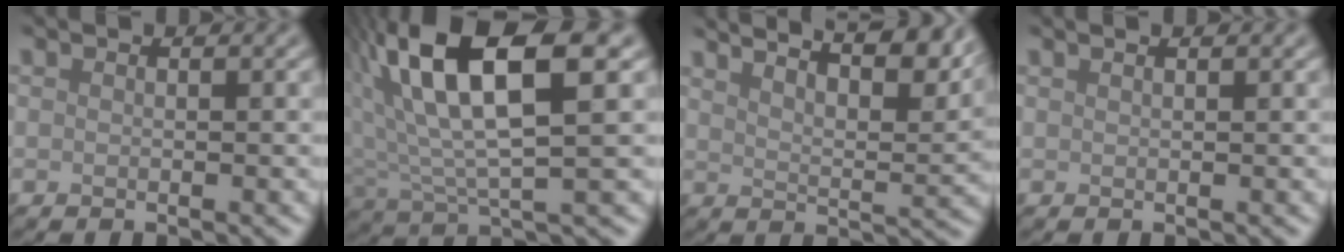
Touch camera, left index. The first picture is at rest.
{"total": 10.6, "force": [4.4, 3.3, 9.1], "torque": [-0.186, 0.019, 0.079]}
{"total": 11.0, "force": [8.6, 2.9, 6.1], "torque": [-0.063, 0.027, 0.082]}
{"total": 1.0, "force": [0.8, 0.3, 0.5], "torque": [-0.004, -0.003, 0.006]}